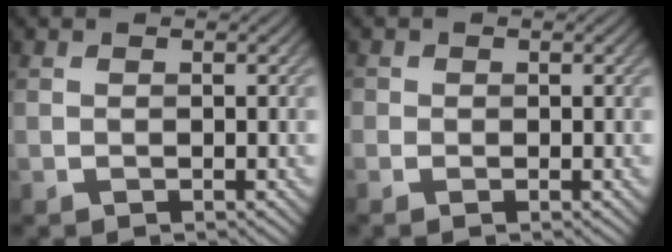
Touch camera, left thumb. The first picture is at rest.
{"total": 1.0, "force": [-0.2, 1.0, 0.2], "torque": [-0.002, -0.001, -0.006]}